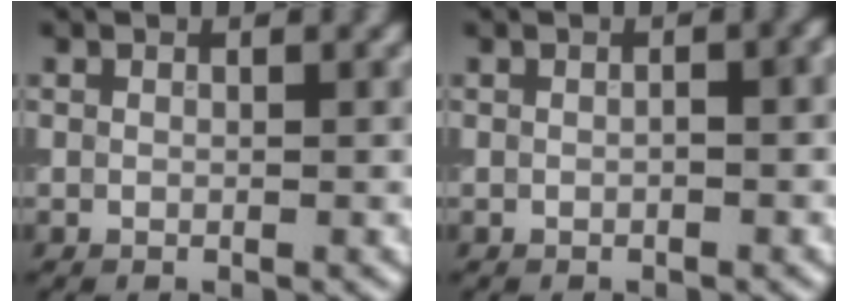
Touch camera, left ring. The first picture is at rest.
{"total": 1.0, "force": [-0.1, 0.3, 1.0], "torque": [-0.016, 0.002, -0.002]}